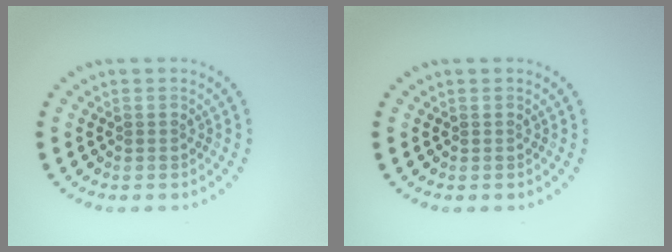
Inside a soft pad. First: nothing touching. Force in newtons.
{"total": 0.0}